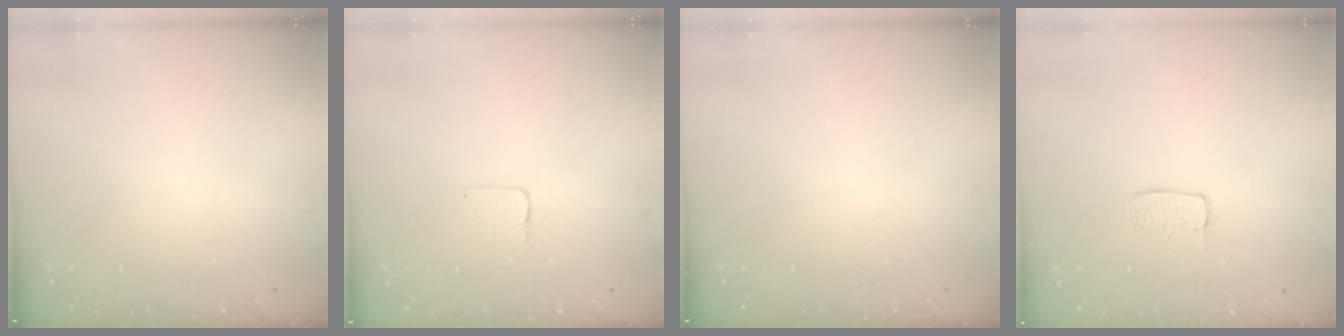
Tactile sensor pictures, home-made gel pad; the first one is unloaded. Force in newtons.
{"total": 1.0, "press": 1.0, "slide": 0.1}
{"total": 0.0}
{"total": 5.8, "press": 5.8, "slide": 0.3}